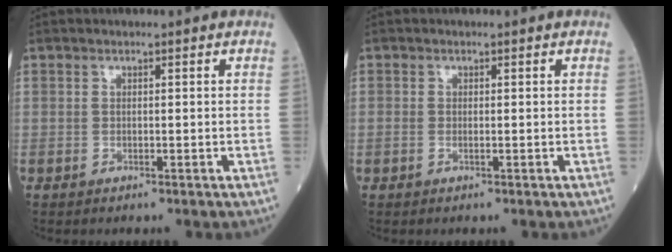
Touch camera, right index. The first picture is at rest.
{"total": 0.8, "force": [-0.2, 0.4, 0.6], "torque": [-0.015, -0.003, -0.004]}